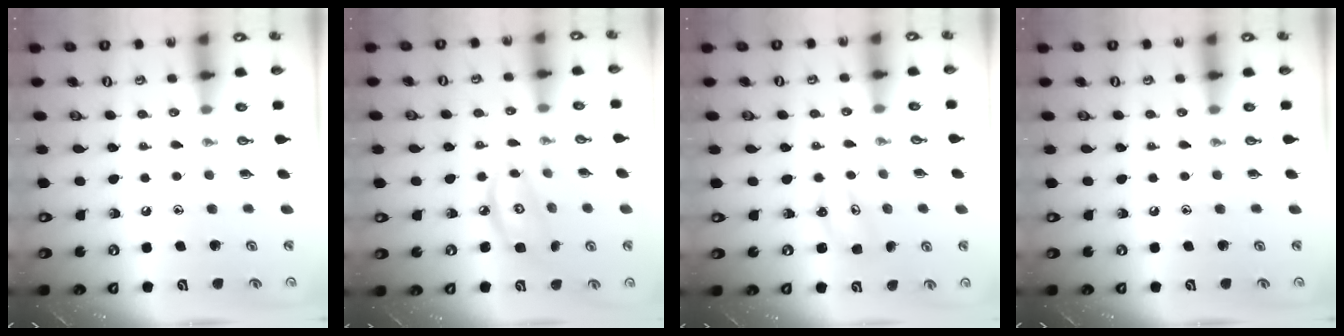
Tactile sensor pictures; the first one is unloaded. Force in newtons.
{"total": 6.8, "press": 6.8, "slide": 0.5}
{"total": 4.5, "press": 4.4, "slide": 0.4}
{"total": 0.0}